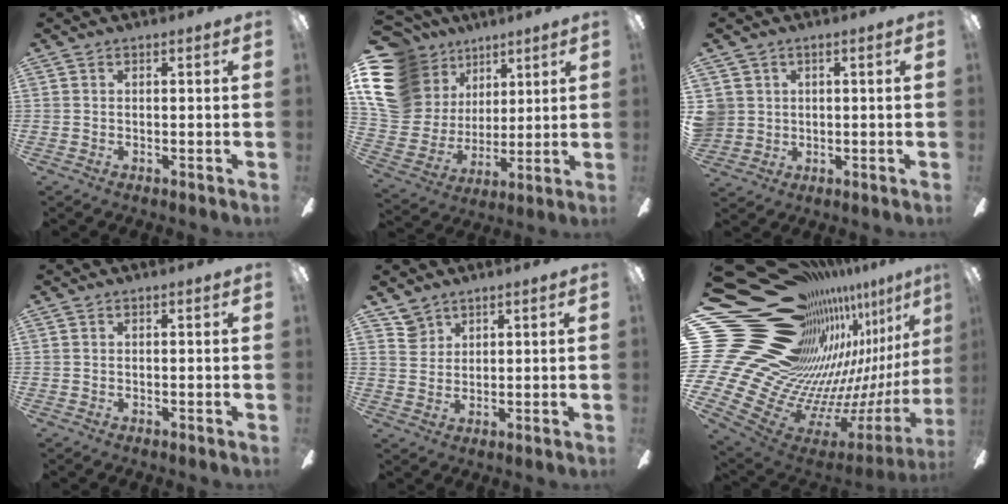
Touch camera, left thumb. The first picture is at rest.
{"total": 21.2, "force": [9.6, 16.3, 9.5], "torque": [-0.214, -0.047, 0.189]}
{"total": 4.4, "force": [1.0, 4.3, 0.3], "torque": [-0.012, 0.009, 0.021]}
{"total": 0.0}
{"total": 4.4, "force": [3.3, 2.7, 0.8], "torque": [-0.018, -0.009, 0.064]}
{"total": 23.4, "force": [14.8, 13.9, 11.6], "torque": [-0.193, -0.204, 0.368]}